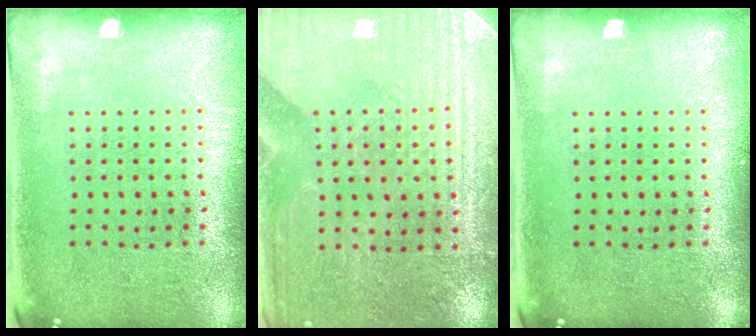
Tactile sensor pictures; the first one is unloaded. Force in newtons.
{"total": 3.2, "press": 3.1, "slide": 0.7}
{"total": 0.0}